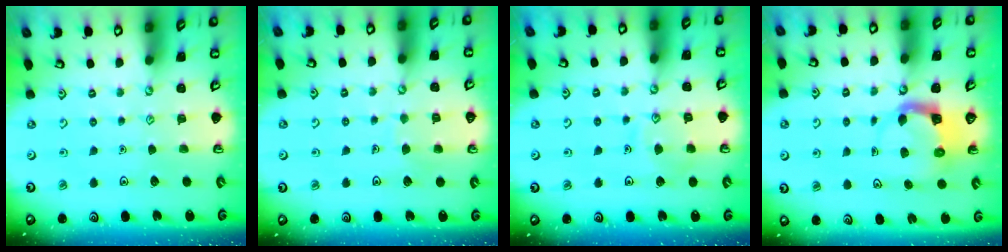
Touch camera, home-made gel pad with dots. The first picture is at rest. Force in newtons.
{"total": 4.2, "press": 4.1, "slide": 0.4}
{"total": 8.8, "press": 8.7, "slide": 0.8}
{"total": 3.6, "press": 3.6, "slide": 0.6}